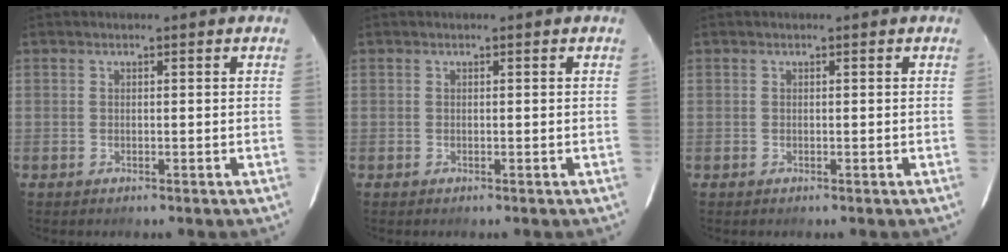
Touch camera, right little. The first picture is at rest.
{"total": 0.0}
{"total": 0.0}